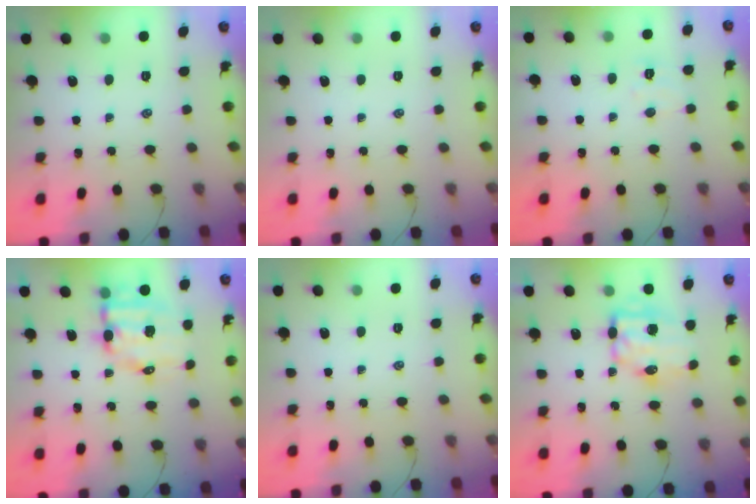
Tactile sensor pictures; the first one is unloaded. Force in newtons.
{"total": 0.0}
{"total": 3.9, "press": 3.8, "slide": 1.0}
{"total": 9.8, "press": 9.7, "slide": 1.8}
{"total": 0.0}
{"total": 9.3, "press": 9.1, "slide": 1.8}